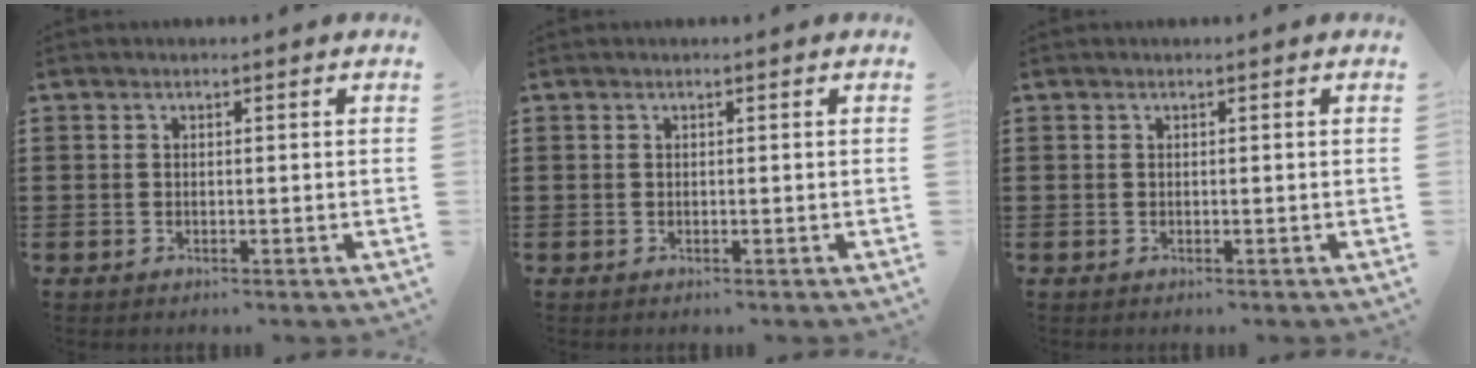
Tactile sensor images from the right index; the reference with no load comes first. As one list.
[{"total": 0.0}, {"total": 0.0}]